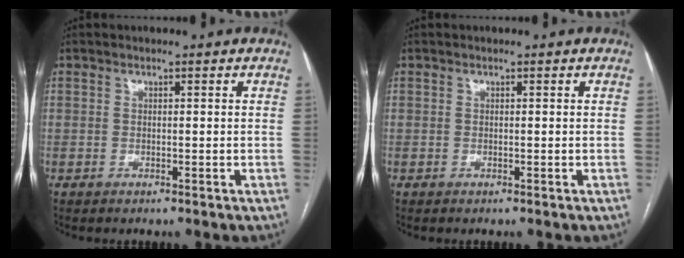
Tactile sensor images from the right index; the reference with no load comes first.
{"total": 0.0}